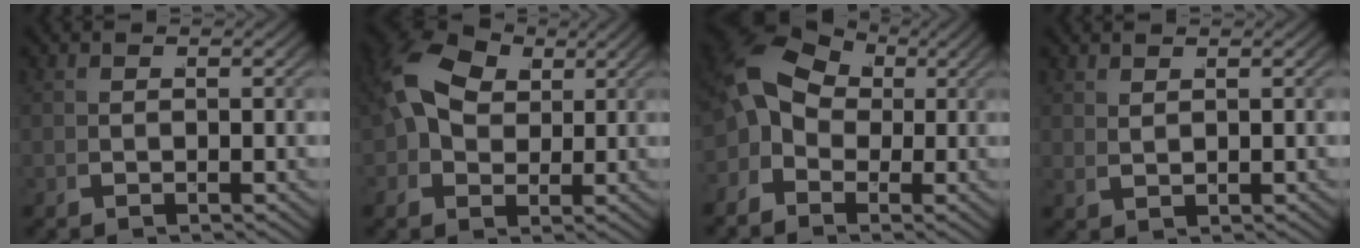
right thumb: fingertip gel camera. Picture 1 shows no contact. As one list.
[{"total": 9.6, "force": [2.3, 7.1, 6.1], "torque": [-0.138, 0.002, 0.028]}, {"total": 7.0, "force": [1.2, 5.6, 4.1], "torque": [-0.094, 0.005, 0.005]}, {"total": 1.0, "force": [0.8, -0.5, 0.3], "torque": [0.004, 0.010, 0.012]}]